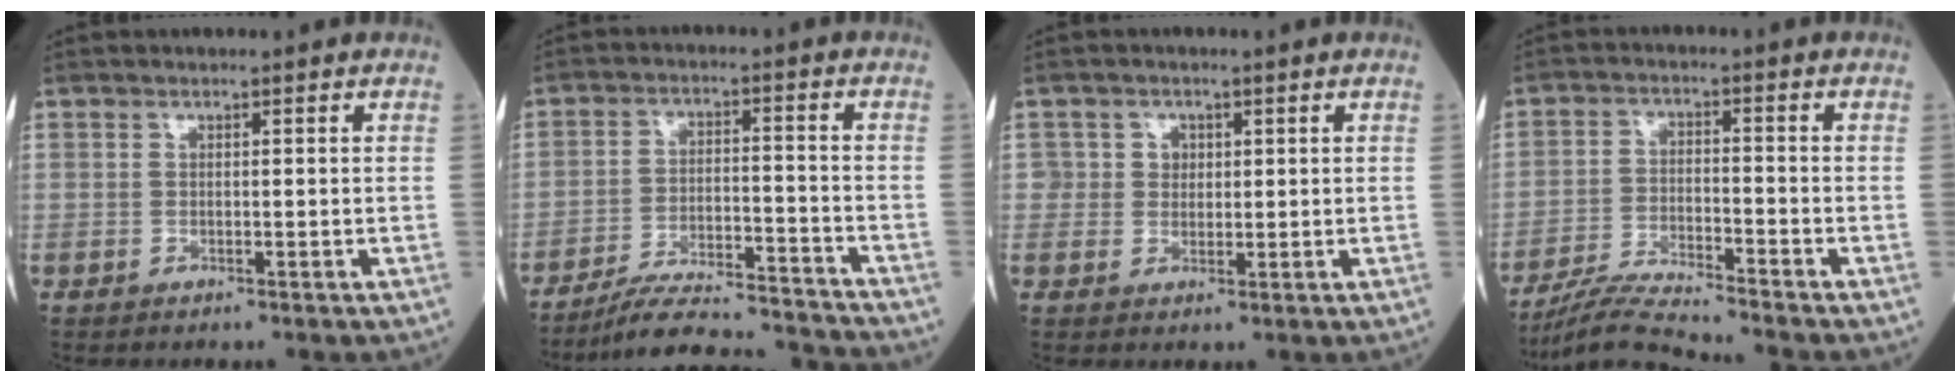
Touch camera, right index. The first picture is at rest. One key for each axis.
{"total": 14.4, "fx": -13.9, "fy": 0.5, "fz": 3.9, "tx": -0.063, "ty": 0.005, "tz": -0.210}
{"total": 2.5, "fx": 0.6, "fy": 2.4, "fz": 0.3, "tx": 0.007, "ty": 0.003, "tz": 0.010}
{"total": 7.9, "fx": -7.5, "fy": -1.6, "fz": 1.9, "tx": -0.039, "ty": -0.020, "tz": -0.141}